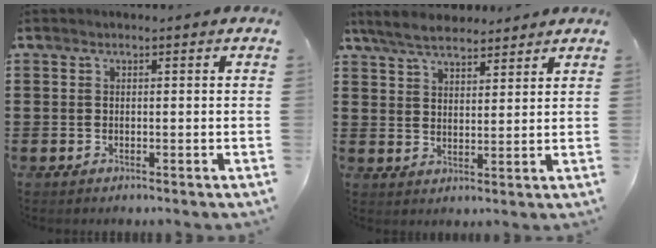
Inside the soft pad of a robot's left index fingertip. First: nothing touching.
{"total": 5.7, "force": [5.0, 2.0, 1.9], "torque": [-0.054, -0.002, 0.094]}